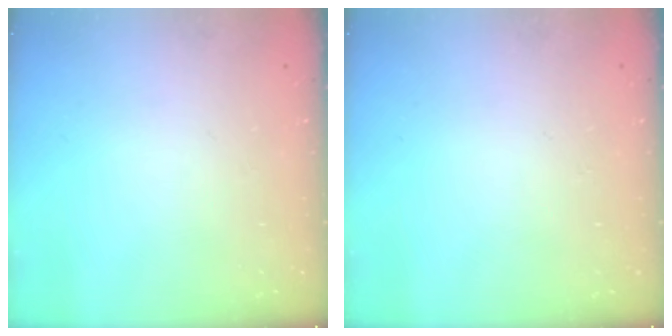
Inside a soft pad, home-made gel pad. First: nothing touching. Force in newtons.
{"total": 0.0}